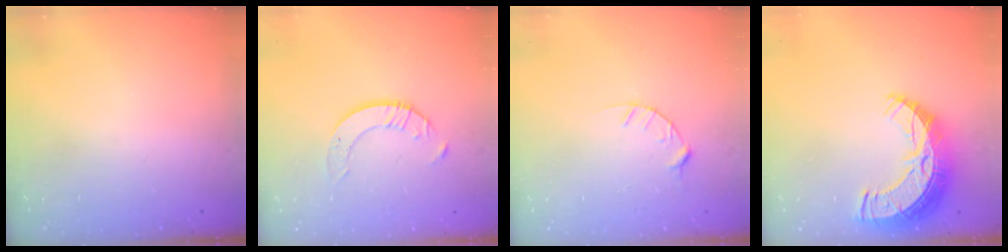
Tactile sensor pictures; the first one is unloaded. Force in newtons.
{"total": 4.0, "press": 4.0, "slide": 0.5}
{"total": 3.8, "press": 3.8, "slide": 0.4}
{"total": 13.3, "press": 13.3, "slide": 0.9}